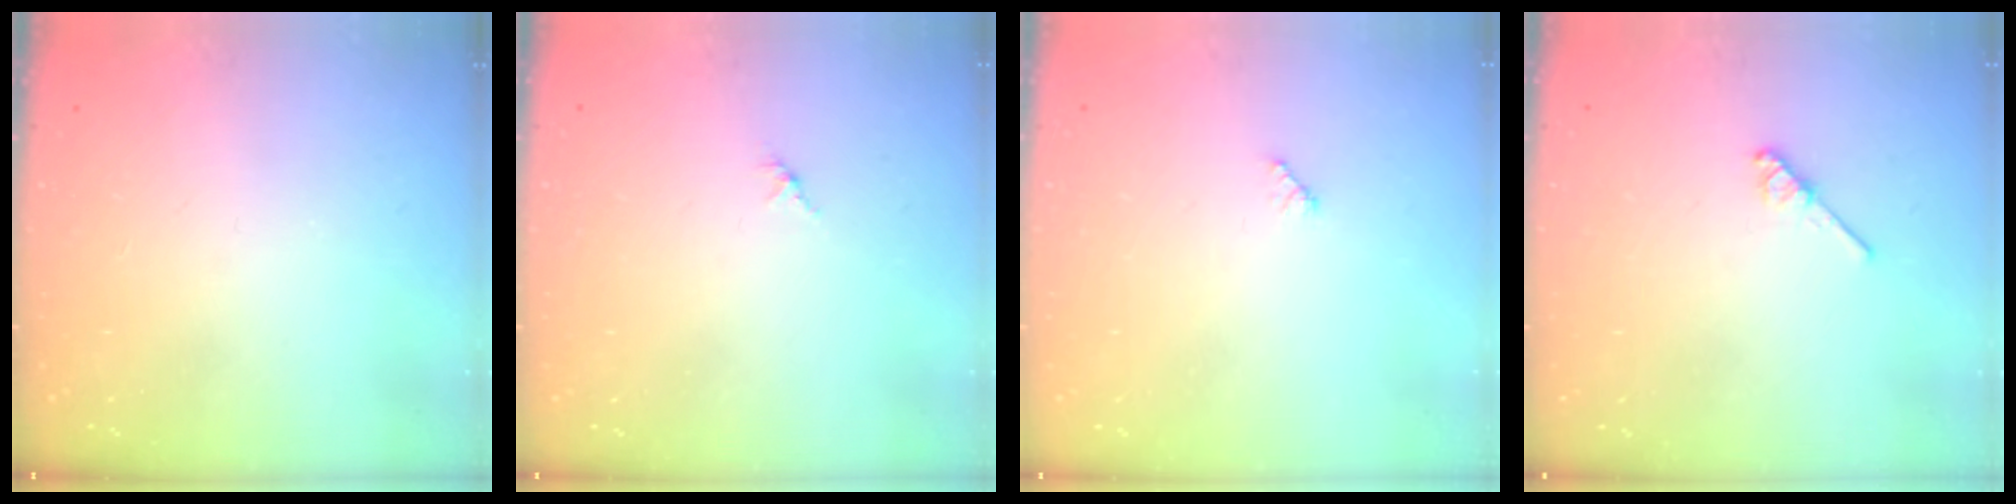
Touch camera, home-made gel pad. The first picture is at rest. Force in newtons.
{"total": 1.4, "press": 1.4, "slide": 0.4}
{"total": 2.9, "press": 2.9, "slide": 0.4}
{"total": 4.5, "press": 4.4, "slide": 0.7}